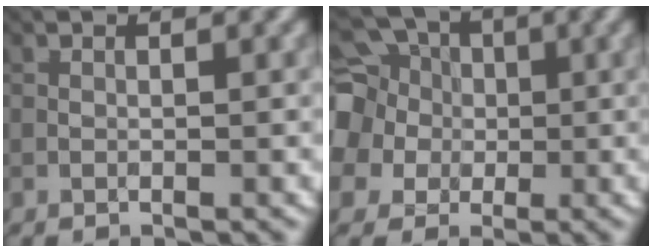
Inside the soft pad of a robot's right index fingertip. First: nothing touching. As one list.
[{"total": 11.6, "force": [2.2, 10.2, 5.2], "torque": [-0.140, 0.023, 0.006]}]